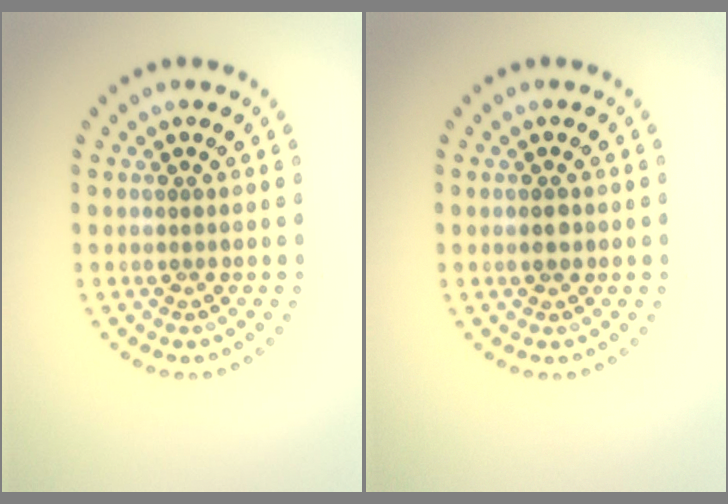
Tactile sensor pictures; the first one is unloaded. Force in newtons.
{"total": 1.4, "press": 1.4, "slide": 0.1}